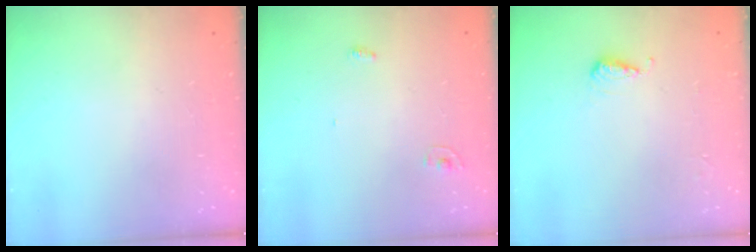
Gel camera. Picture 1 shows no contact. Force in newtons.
{"total": 2.8, "press": 2.8, "slide": 0.1}
{"total": 5.2, "press": 5.1, "slide": 0.9}